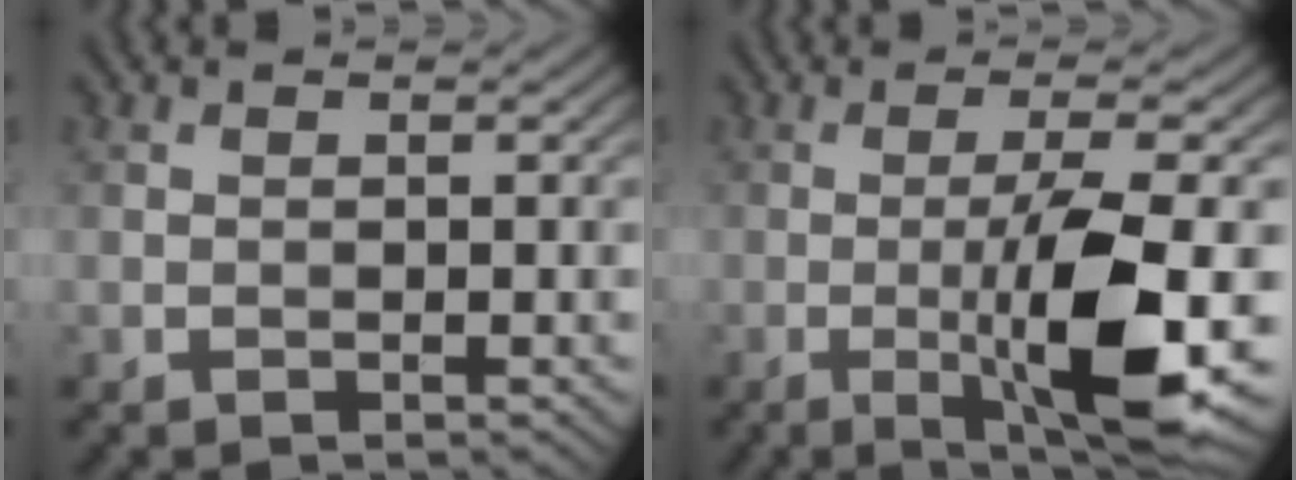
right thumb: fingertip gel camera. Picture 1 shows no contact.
{"total": 10.9, "force": [-2.5, 1.7, 10.4], "torque": [-0.166, 0.001, -0.043]}